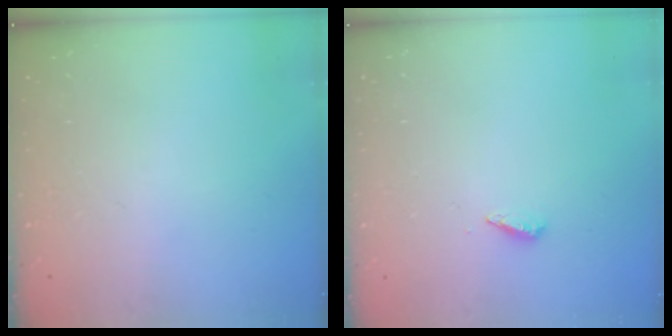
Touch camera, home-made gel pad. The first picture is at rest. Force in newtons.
{"total": 2.9, "press": 2.9, "slide": 0.3}